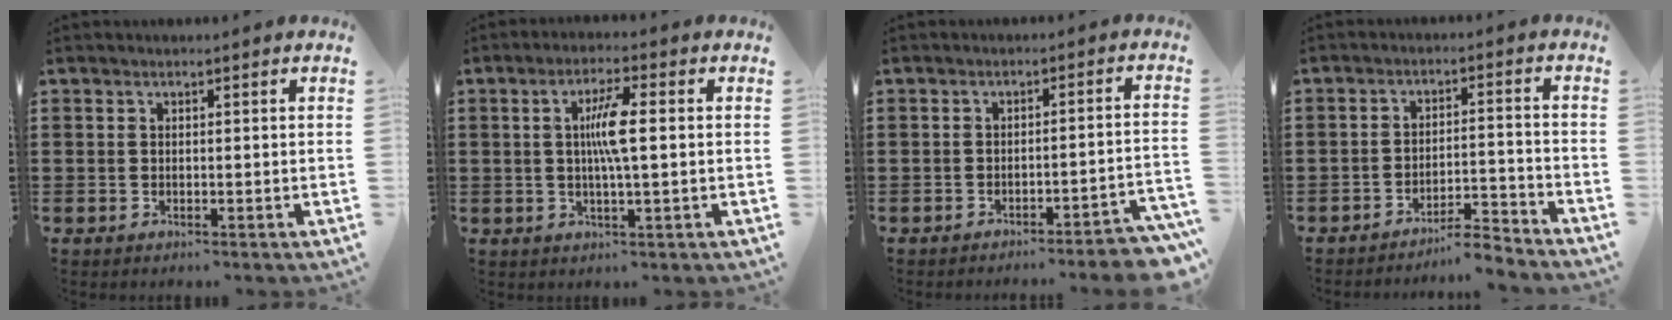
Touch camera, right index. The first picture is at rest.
{"total": 5.7, "force": [0.4, 0.7, 5.6], "torque": [-0.112, -0.002, 0.000]}
{"total": 3.7, "force": [-3.3, -0.2, 1.7], "torque": [-0.029, -0.010, -0.067]}
{"total": 4.8, "force": [-4.6, 0.0, 1.2], "torque": [-0.023, -0.003, -0.093]}